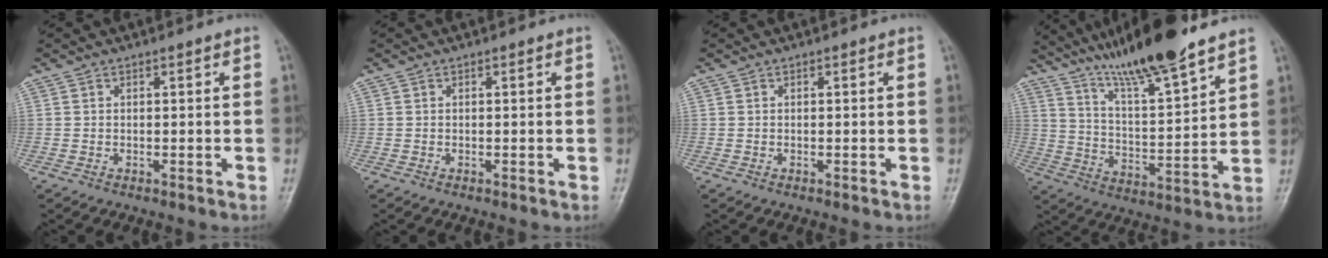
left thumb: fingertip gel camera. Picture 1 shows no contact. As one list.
[{"total": 0.0}, {"total": 0.0}, {"total": 16.6, "force": [13.1, 1.4, 10.0], "torque": [-0.160, -0.065, 0.233]}]